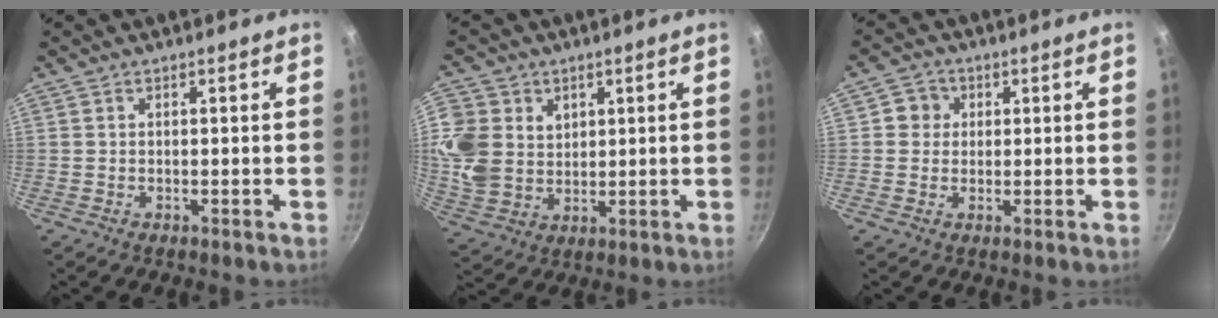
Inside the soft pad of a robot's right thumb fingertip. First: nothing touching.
{"total": 12.1, "force": [2.5, 10.0, 6.4], "torque": [-0.125, -0.009, 0.056]}
{"total": 4.1, "force": [0.7, 3.9, 1.1], "torque": [0.006, 0.005, 0.007]}